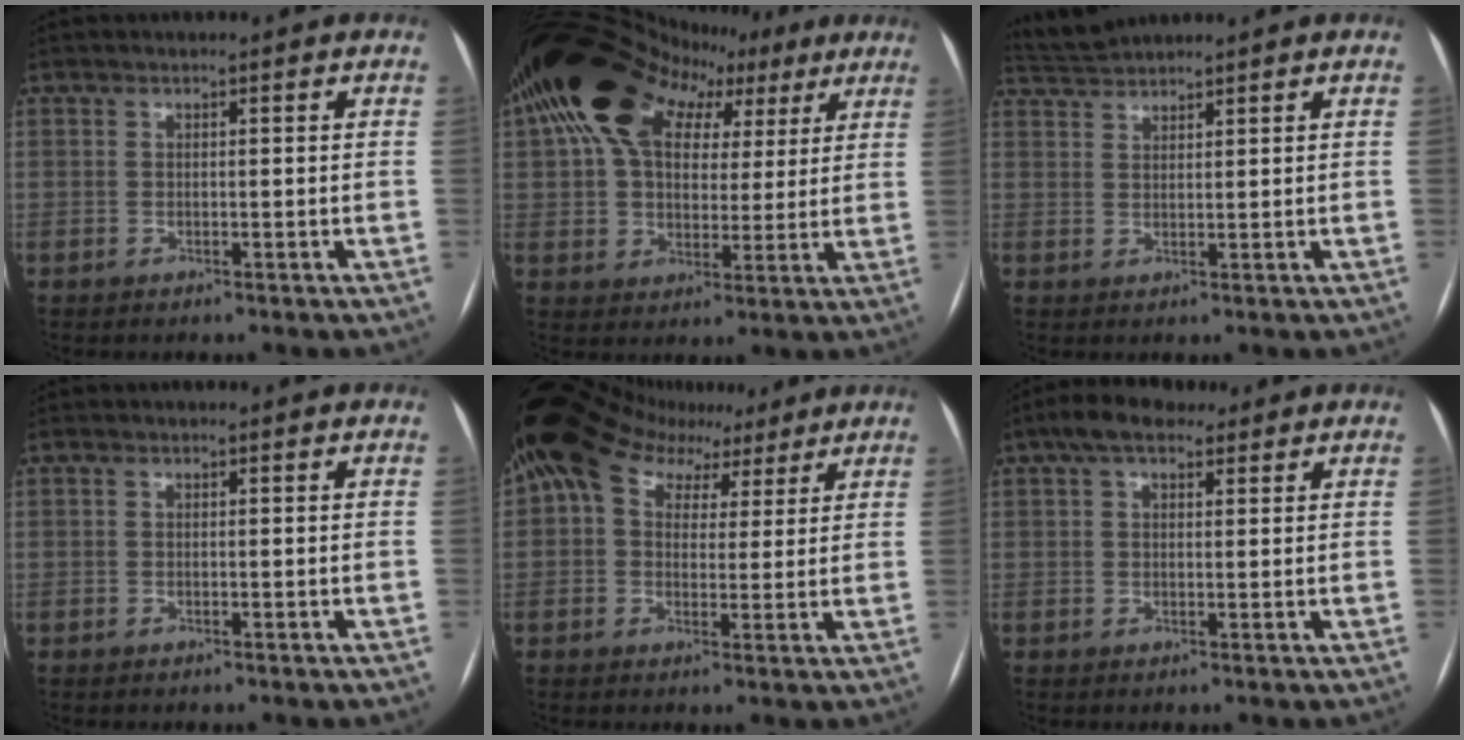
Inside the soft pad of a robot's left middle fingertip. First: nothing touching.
{"total": 20.7, "force": [9.6, 13.6, 12.4], "torque": [-0.212, 0.084, 0.155]}
{"total": 3.1, "force": [3.0, -0.5, -0.4], "torque": [-0.005, 0.012, 0.067]}
{"total": 0.0}
{"total": 10.7, "force": [5.9, 7.1, 5.4], "torque": [-0.093, 0.064, 0.098]}
{"total": 5.9, "force": [3.6, 2.9, 3.6], "torque": [-0.072, 0.034, 0.060]}